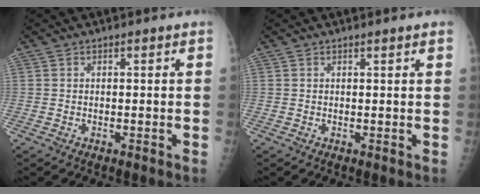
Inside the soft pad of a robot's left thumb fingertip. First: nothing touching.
{"total": 1.5, "force": [1.1, 0.0, 1.0], "torque": [-0.009, 0.002, 0.015]}